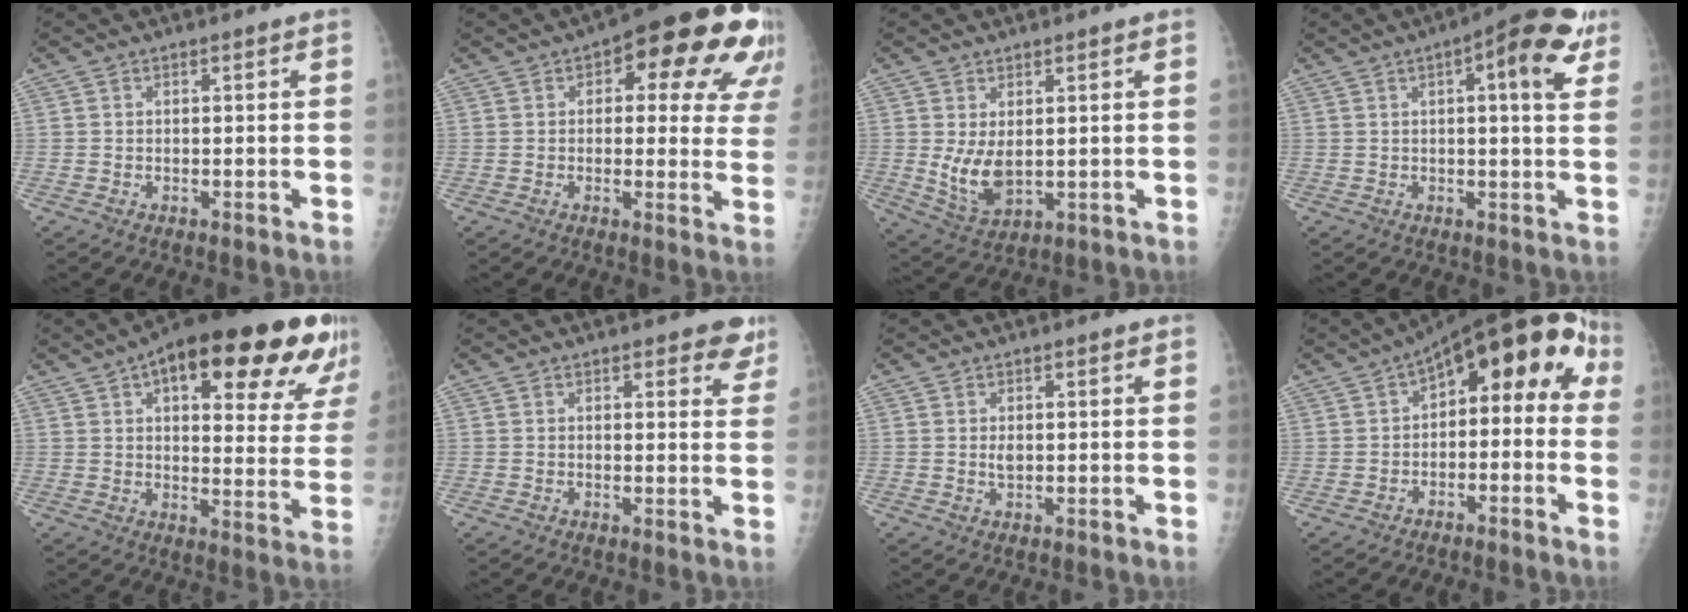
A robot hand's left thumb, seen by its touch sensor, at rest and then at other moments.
{"total": 18.4, "force": [8.4, 8.1, 14.2], "torque": [-0.127, -0.002, 0.094]}
{"total": 6.8, "force": [0.8, 3.9, 5.5], "torque": [-0.094, -0.021, 0.030]}
{"total": 11.4, "force": [5.0, 3.2, 9.8], "torque": [-0.115, 0.000, 0.057]}
{"total": 27.5, "force": [15.0, 9.8, 20.8], "torque": [-0.260, -0.015, 0.196]}
{"total": 4.7, "force": [3.2, 2.1, 2.7], "torque": [0.000, -0.014, 0.032]}
{"total": 1.7, "force": [0.4, 0.9, 1.3], "torque": [-0.020, -0.003, 0.007]}
{"total": 14.9, "force": [1.4, 7.8, 12.6], "torque": [-0.127, 0.061, 0.007]}